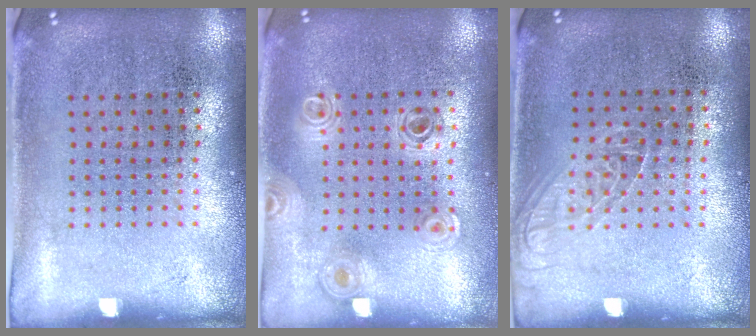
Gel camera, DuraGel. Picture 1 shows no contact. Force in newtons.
{"total": 0.5, "press": 0.5, "slide": 0.1}
{"total": 1.2, "press": 1.1, "slide": 0.5}